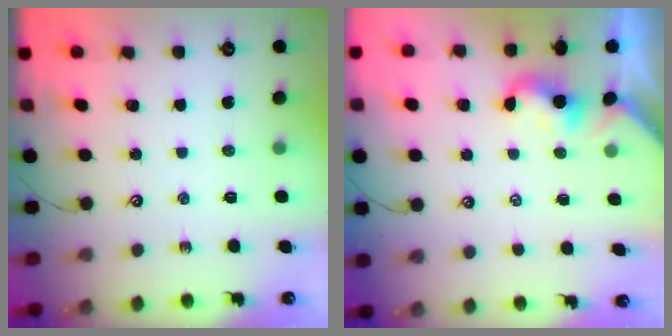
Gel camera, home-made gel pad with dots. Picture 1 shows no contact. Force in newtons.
{"total": 2.4, "press": 2.4, "slide": 0.1}